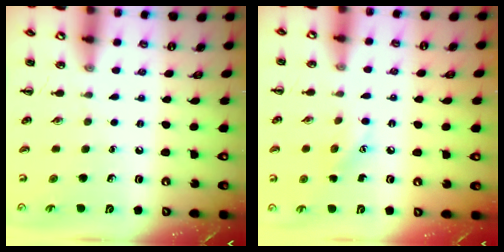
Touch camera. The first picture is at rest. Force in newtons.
{"total": 6.4, "press": 6.2, "slide": 1.6}